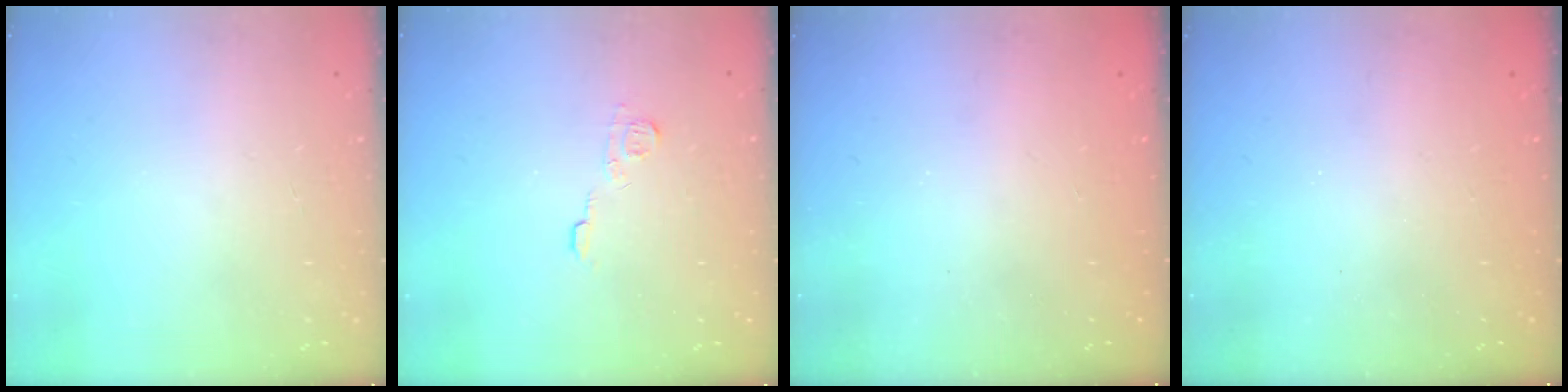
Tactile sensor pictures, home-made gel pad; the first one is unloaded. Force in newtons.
{"total": 6.0, "press": 6.0, "slide": 0.7}
{"total": 2.4, "press": 2.3, "slide": 0.8}
{"total": 2.4, "press": 2.3, "slide": 0.8}